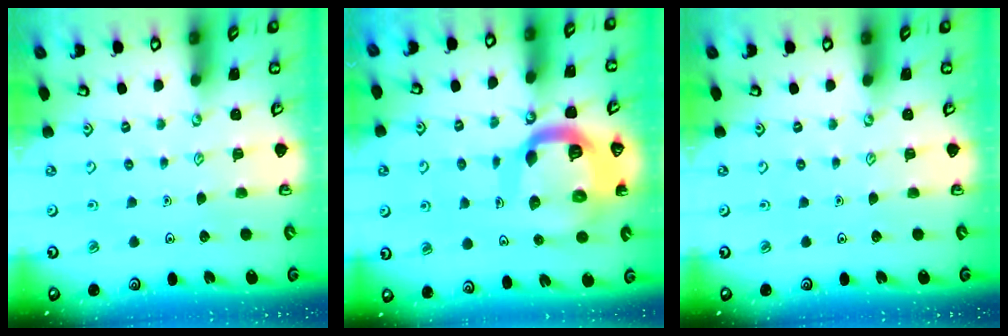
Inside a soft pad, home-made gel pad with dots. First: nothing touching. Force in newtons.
{"total": 16.5, "press": 16.3, "slide": 2.1}
{"total": 0.0}